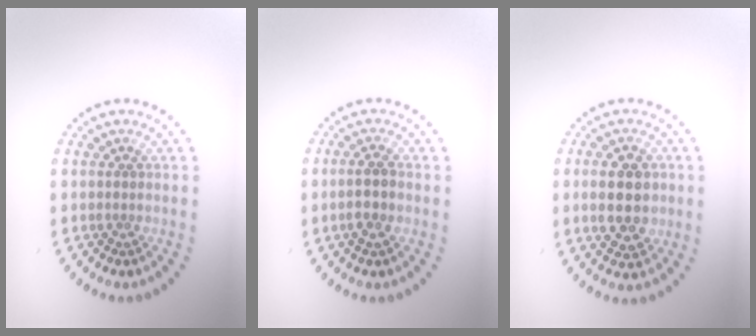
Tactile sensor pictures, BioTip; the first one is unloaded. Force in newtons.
{"total": 2.3, "press": 2.2, "slide": 0.7}
{"total": 5.3, "press": 5.3, "slide": 0.2}